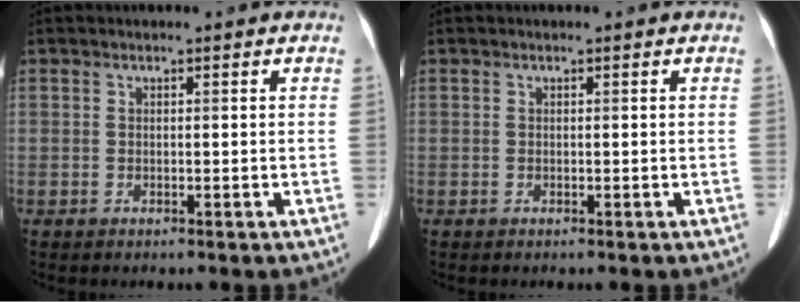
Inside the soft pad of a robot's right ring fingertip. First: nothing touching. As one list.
[{"total": 0.0}]